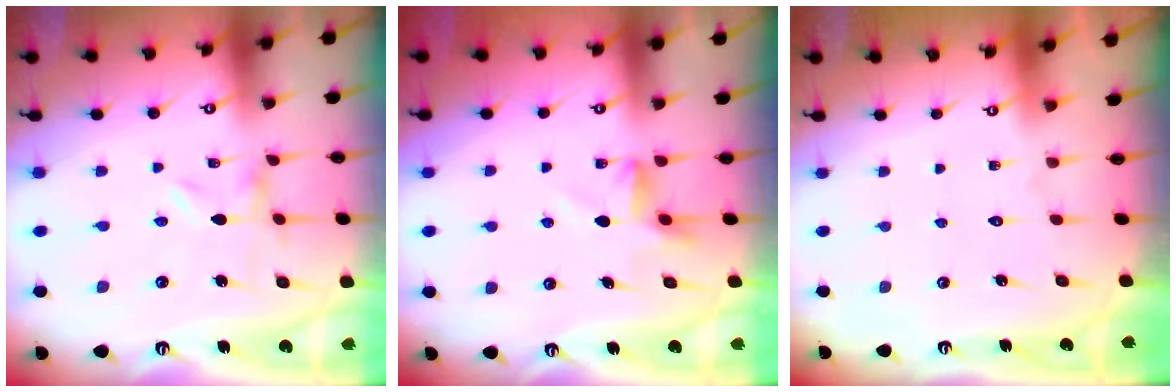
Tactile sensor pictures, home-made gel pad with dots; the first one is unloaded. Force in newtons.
{"total": 3.2, "press": 3.0, "slide": 0.9}
{"total": 1.7, "press": 1.7, "slide": 0.1}